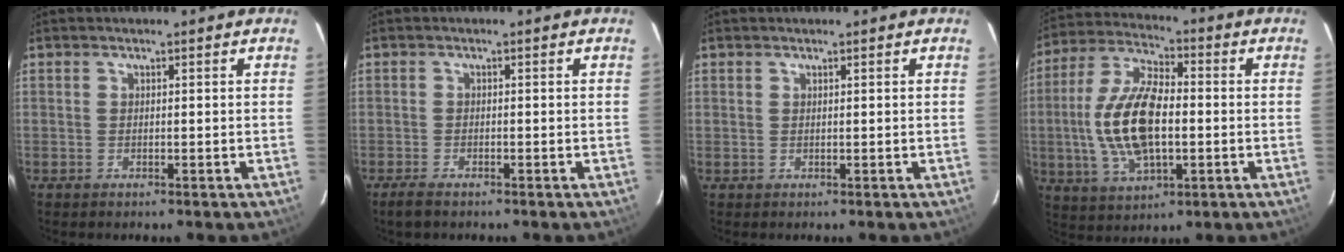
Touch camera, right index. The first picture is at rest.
{"total": 2.7, "force": [-2.1, 0.8, 1.5], "torque": [-0.038, -0.008, -0.041]}
{"total": 0.5, "force": [0.3, 0.4, -0.1], "torque": [0.002, 0.002, 0.005]}
{"total": 16.1, "force": [-1.4, 7.6, 14.1], "torque": [-0.292, 0.005, -0.023]}